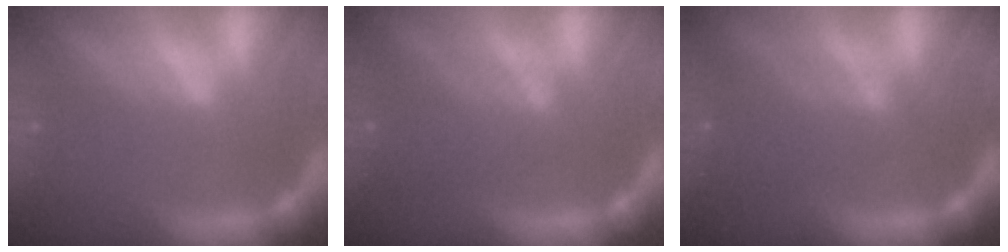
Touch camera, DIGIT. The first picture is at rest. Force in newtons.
{"total": 4.5}
{"total": 4.6}